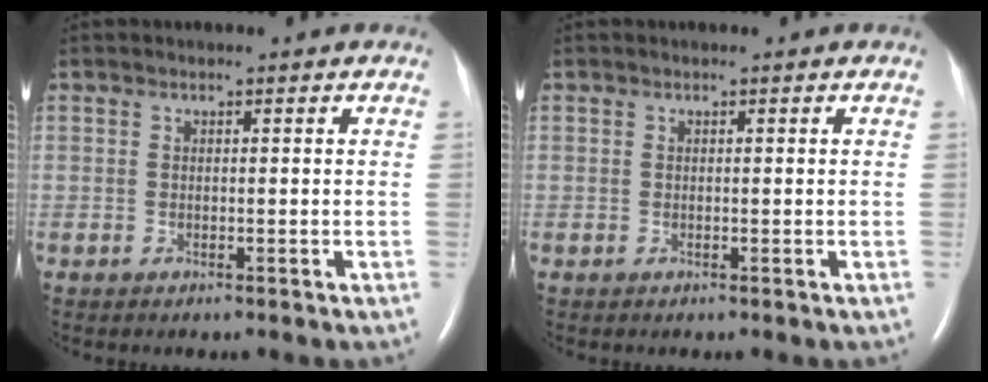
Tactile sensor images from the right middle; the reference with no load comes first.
{"total": 0.0}